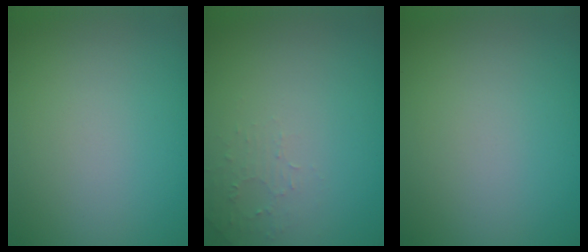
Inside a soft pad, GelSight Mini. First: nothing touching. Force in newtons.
{"total": 1.3, "press": 1.2, "slide": 0.3}
{"total": 0.0}